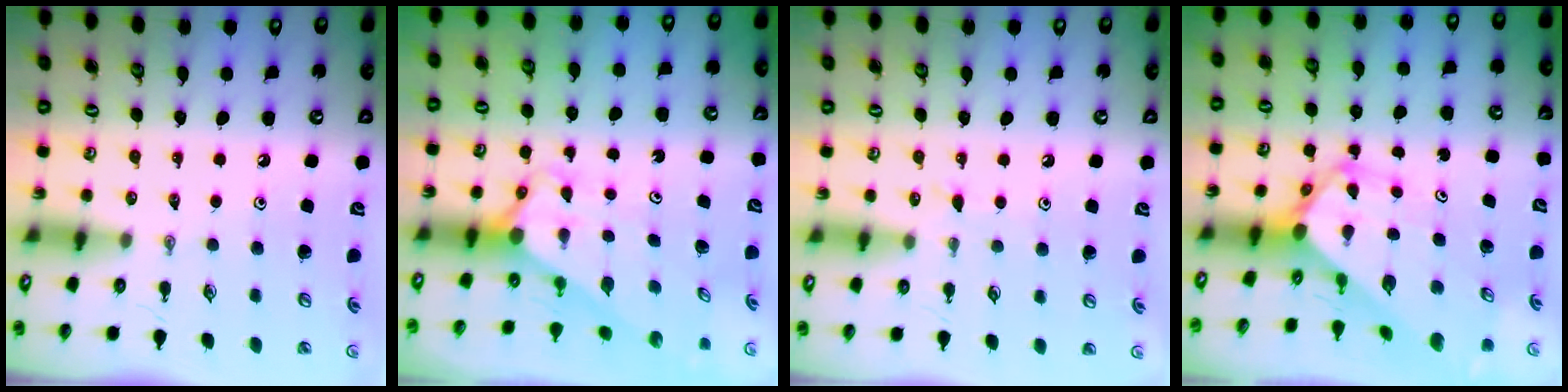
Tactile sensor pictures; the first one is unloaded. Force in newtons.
{"total": 2.8, "press": 2.8, "slide": 0.0}
{"total": 5.3, "press": 5.3, "slide": 0.5}
{"total": 4.7, "press": 4.7, "slide": 0.4}